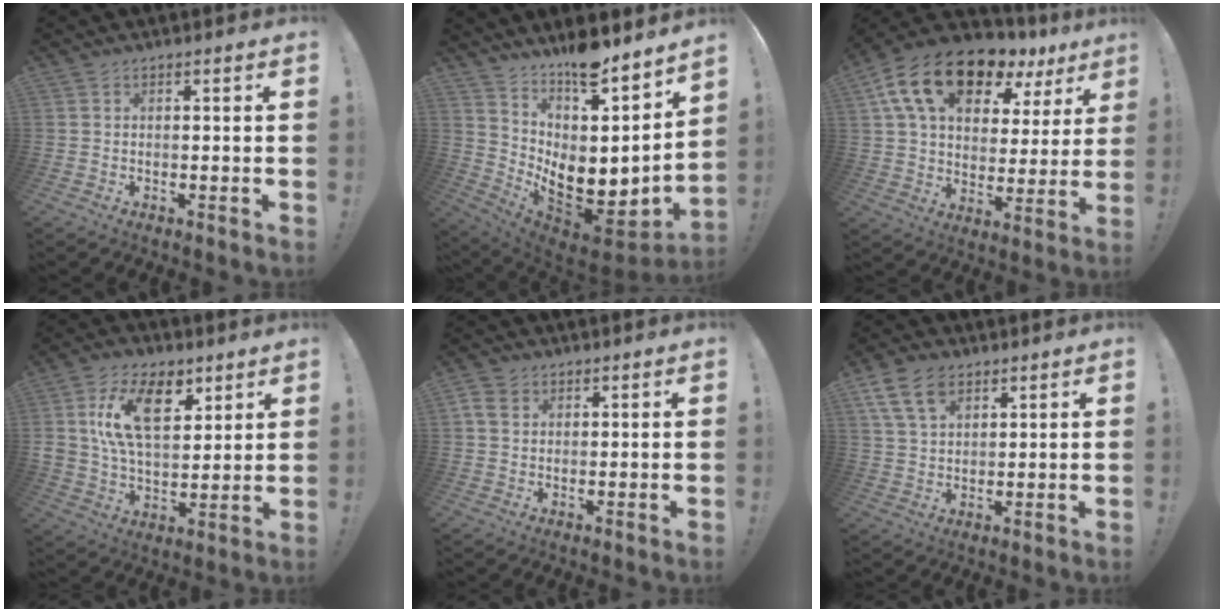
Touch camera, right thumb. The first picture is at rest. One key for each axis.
{"total": 12.1, "fx": 6.1, "fy": 5.9, "fz": 8.6, "tx": -0.114, "ty": -0.092, "tz": 0.114}
{"total": 18.4, "fx": 11.4, "fy": 9.6, "fz": 10.8, "tx": -0.187, "ty": -0.059, "tz": 0.204}
{"total": 17.6, "fx": 7.4, "fy": 10.7, "fz": 11.9, "tx": -0.198, "ty": -0.024, "tz": 0.133}
{"total": 5.0, "fx": 1.9, "fy": 4.0, "fz": 2.3, "tx": -0.037, "ty": 0.002, "tz": 0.039}
{"total": 10.9, "fx": 6.1, "fy": 6.9, "fz": 5.8, "tx": -0.099, "ty": -0.016, "tz": 0.120}